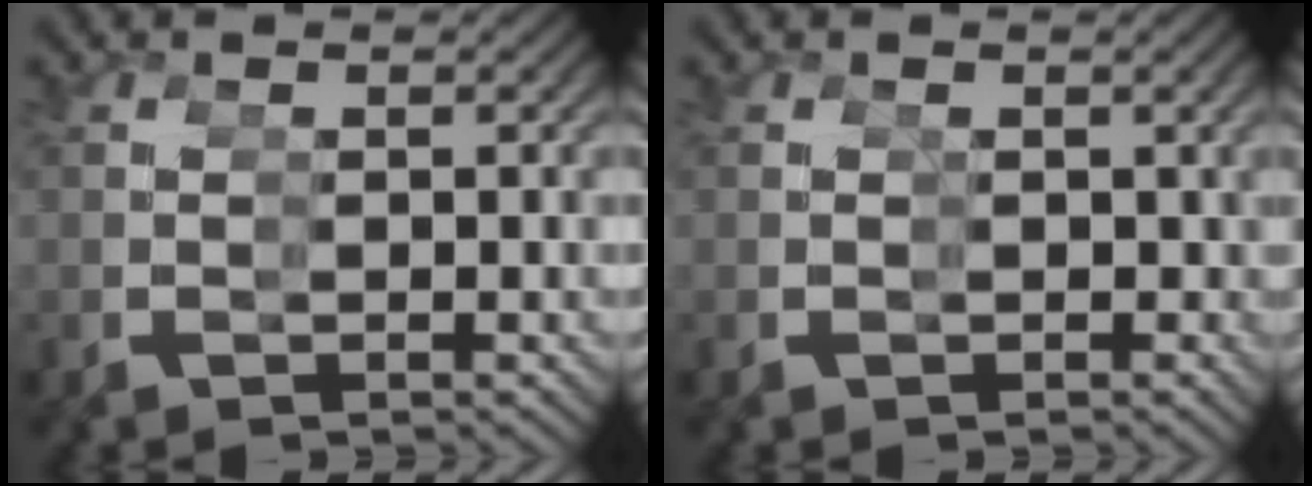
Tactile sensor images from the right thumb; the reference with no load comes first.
{"total": 1.3, "force": [0.1, 1.2, 0.2], "torque": [0.007, -0.005, 0.001]}